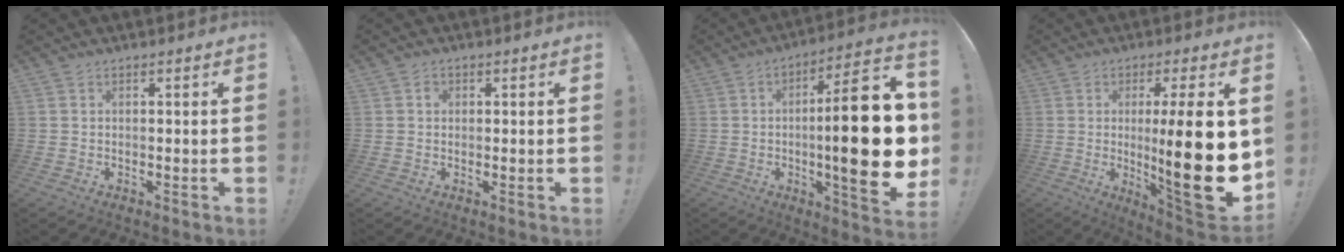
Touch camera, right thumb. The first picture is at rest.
{"total": 1.2, "force": [0.2, 1.1, 0.4], "torque": [-0.003, 0.002, 0.001]}
{"total": 26.6, "force": [-1.2, 6.5, 25.8], "torque": [-0.403, -0.003, -0.022]}
{"total": 21.7, "force": [0.1, 2.6, 21.5], "torque": [-0.345, -0.035, -0.005]}